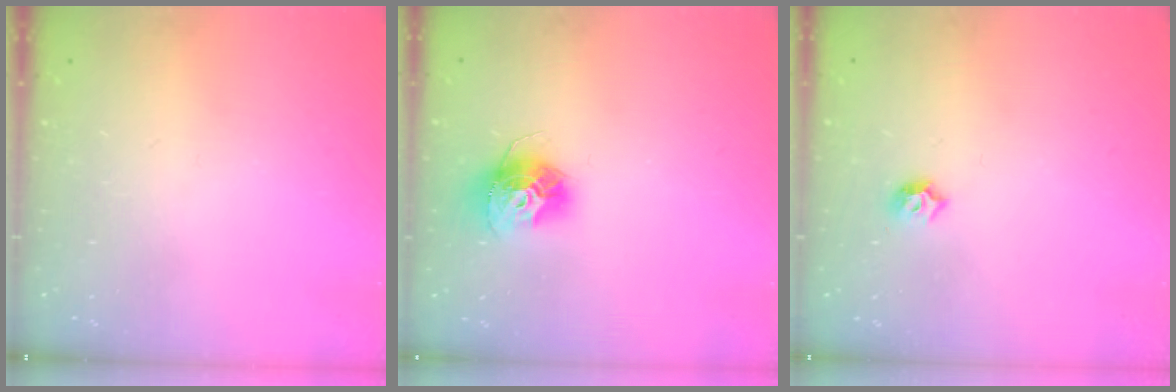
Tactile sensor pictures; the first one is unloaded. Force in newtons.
{"total": 13.5, "press": 13.4, "slide": 1.2}
{"total": 4.0, "press": 3.9, "slide": 0.8}